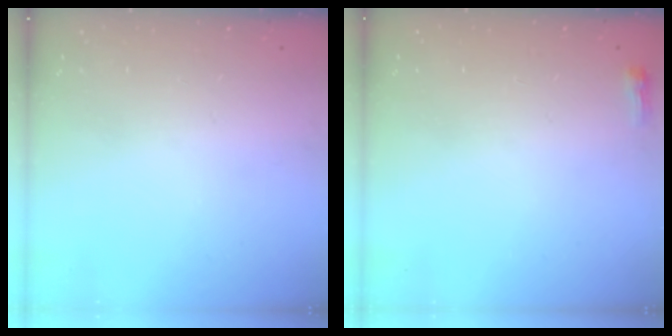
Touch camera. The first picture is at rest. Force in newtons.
{"total": 2.6, "press": 2.5, "slide": 0.6}